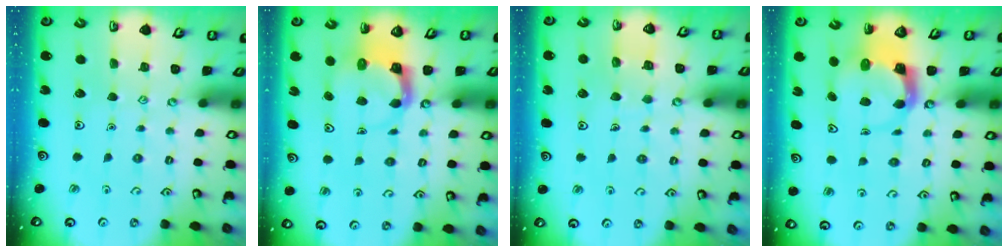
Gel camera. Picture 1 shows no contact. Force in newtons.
{"total": 4.0, "press": 4.0, "slide": 0.3}
{"total": 5.6, "press": 5.6, "slide": 0.4}
{"total": 3.6, "press": 3.5, "slide": 0.5}